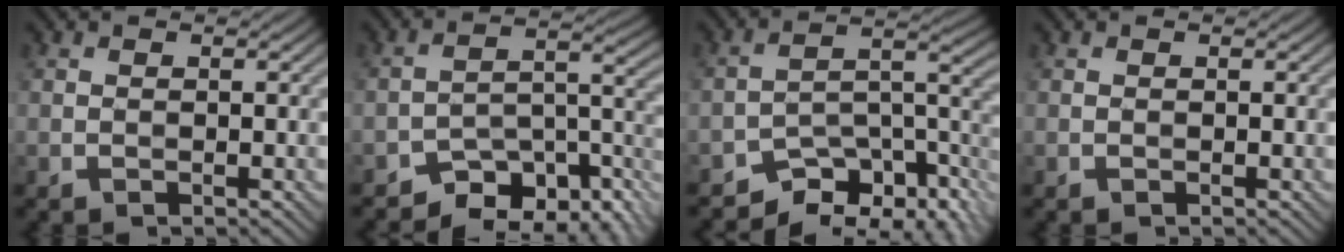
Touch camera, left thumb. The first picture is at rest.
{"total": 9.8, "force": [-7.8, 3.8, 4.5], "torque": [-0.057, -0.002, -0.130]}
{"total": 11.0, "force": [-8.7, 4.1, 5.4], "torque": [-0.070, -0.007, -0.143]}
{"total": 0.0}